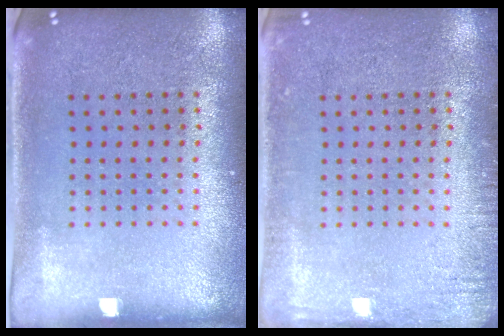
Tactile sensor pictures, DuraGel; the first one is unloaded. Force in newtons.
{"total": 1.7, "press": 1.7, "slide": 0.2}